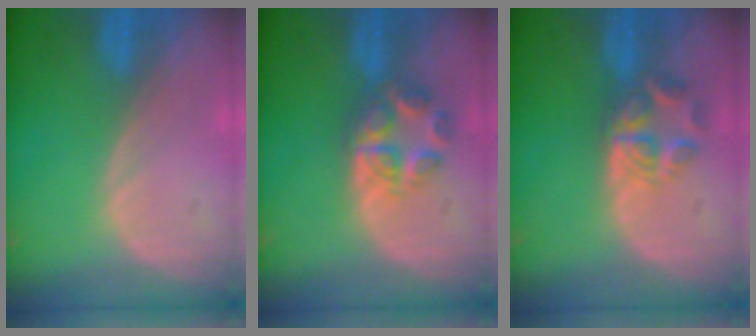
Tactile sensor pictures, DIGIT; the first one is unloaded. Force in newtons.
{"total": 6.0, "press": 5.5, "slide": 2.2}
{"total": 5.7, "press": 4.8, "slide": 3.2}